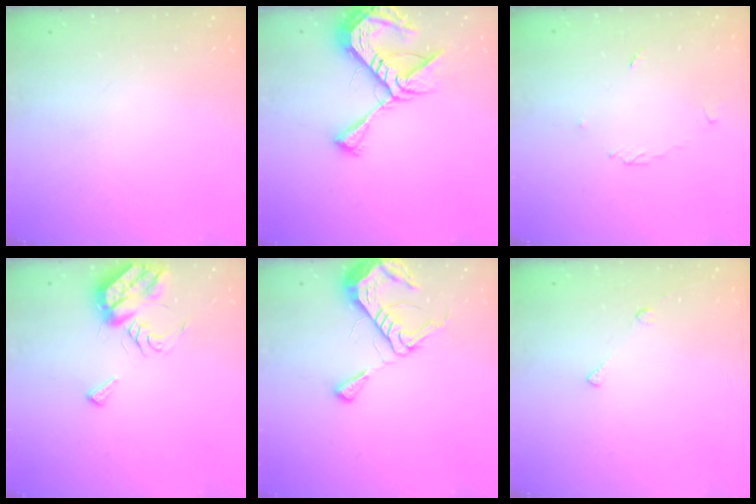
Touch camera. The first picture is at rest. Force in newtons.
{"total": 13.2, "press": 13.2, "slide": 1.3}
{"total": 2.7, "press": 2.7, "slide": 0.4}
{"total": 11.5, "press": 11.4, "slide": 0.9}
{"total": 10.7, "press": 10.6, "slide": 1.3}
{"total": 6.0, "press": 6.0, "slide": 0.6}